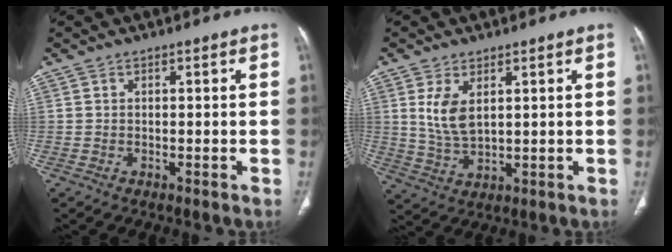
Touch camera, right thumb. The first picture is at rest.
{"total": 6.5, "force": [2.3, 3.3, 5.1], "torque": [-0.099, -0.013, 0.058]}